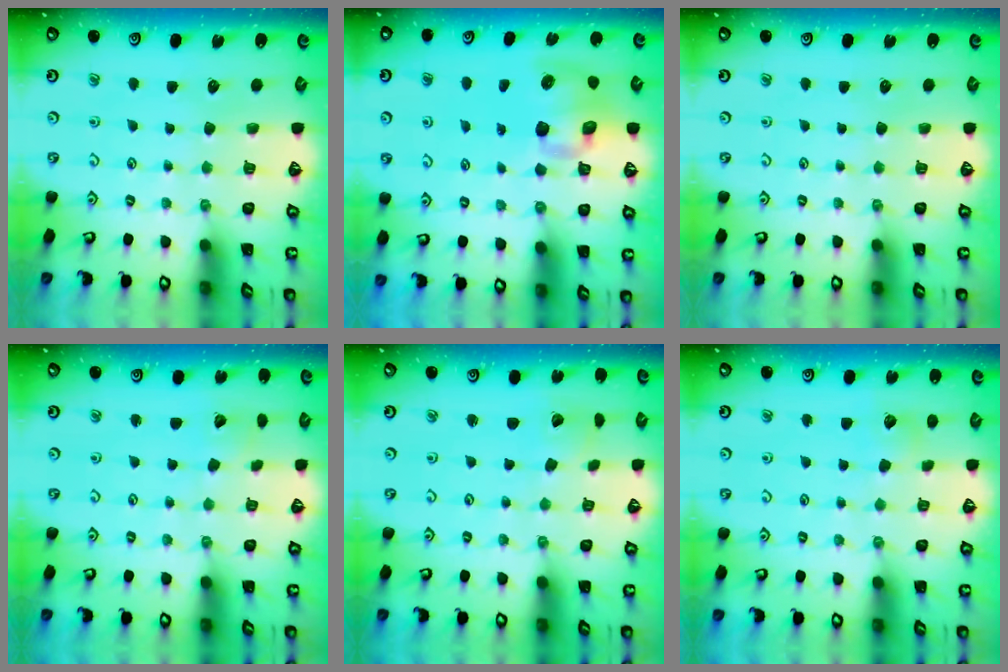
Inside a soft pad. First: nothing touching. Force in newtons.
{"total": 10.3, "press": 10.2, "slide": 1.5}
{"total": 0.0}
{"total": 3.8, "press": 3.8, "slide": 0.4}
{"total": 3.4, "press": 3.3, "slide": 0.2}
{"total": 4.4, "press": 4.3, "slide": 0.4}